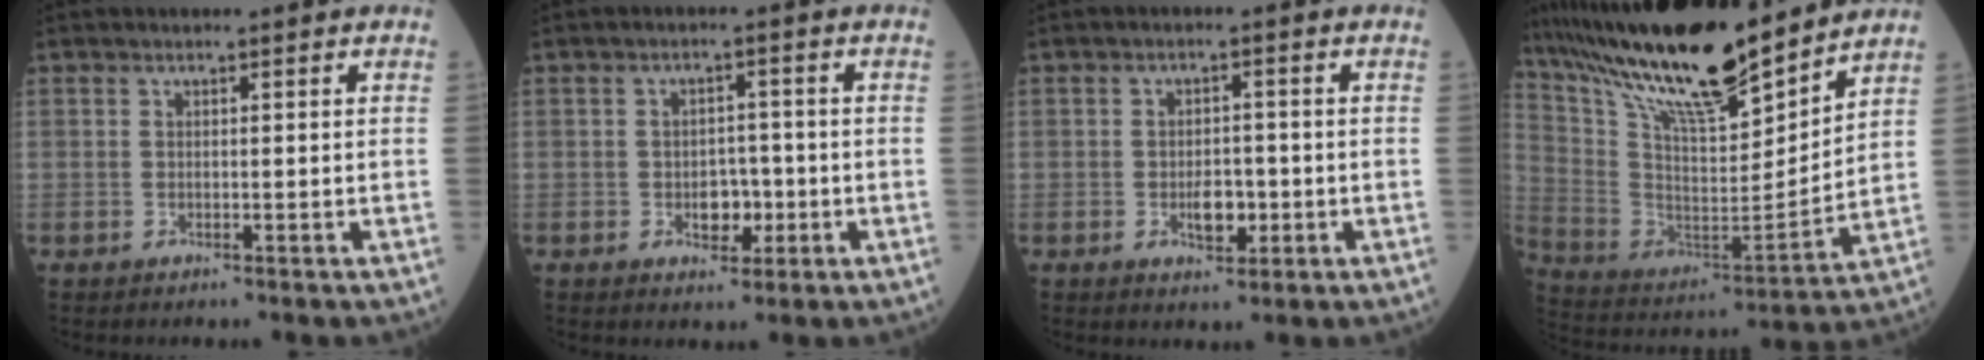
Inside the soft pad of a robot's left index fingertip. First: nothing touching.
{"total": 3.8, "force": [-1.1, 2.5, 2.7], "torque": [-0.036, 0.005, -0.012]}
{"total": 3.8, "force": [-1.1, 2.0, 3.0], "torque": [-0.050, 0.002, -0.013]}
{"total": 21.7, "force": [18.0, 3.1, 11.8], "torque": [-0.220, -0.004, 0.325]}